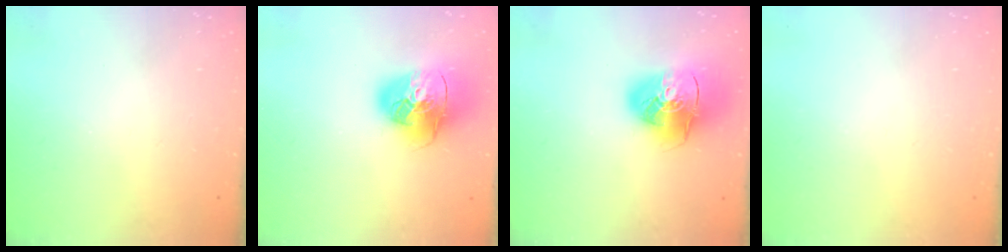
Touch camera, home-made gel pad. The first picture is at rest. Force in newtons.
{"total": 18.0, "press": 17.8, "slide": 2.8}
{"total": 14.9, "press": 14.8, "slide": 1.9}
{"total": 0.0}